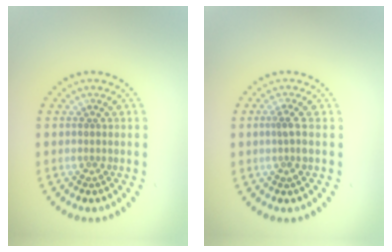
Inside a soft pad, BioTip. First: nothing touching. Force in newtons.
{"total": 1.3, "press": 1.1, "slide": 0.7}